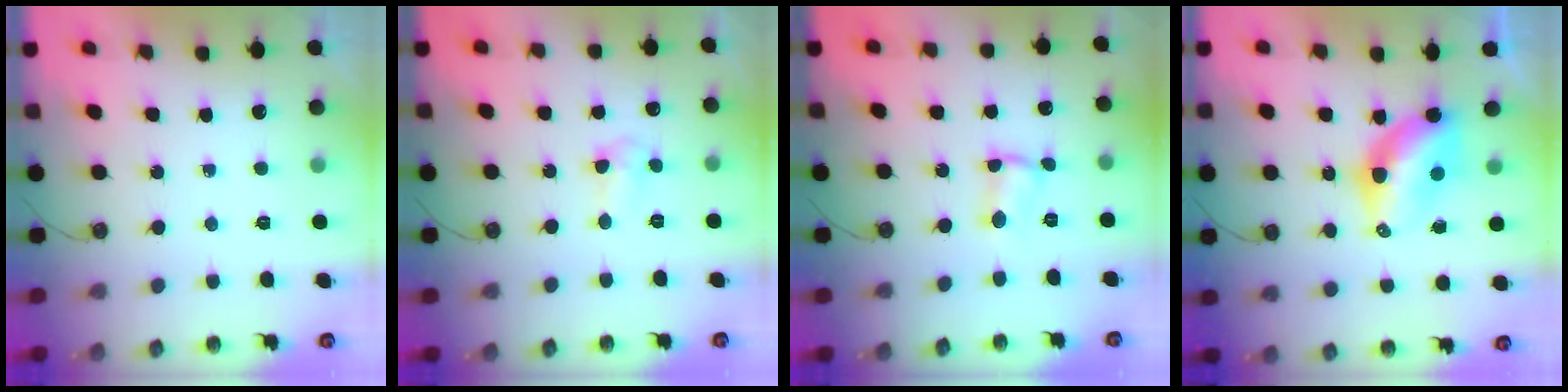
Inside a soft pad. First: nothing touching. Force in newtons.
{"total": 3.4, "press": 3.4, "slide": 0.5}
{"total": 2.2, "press": 2.2, "slide": 0.1}
{"total": 7.7, "press": 7.7, "slide": 0.6}